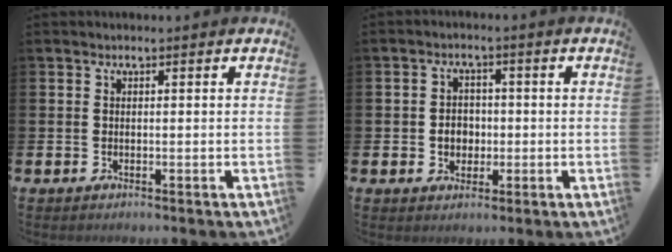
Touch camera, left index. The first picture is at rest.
{"total": 3.2, "force": [-0.5, 2.7, 1.5], "torque": [-0.013, -0.002, -0.019]}